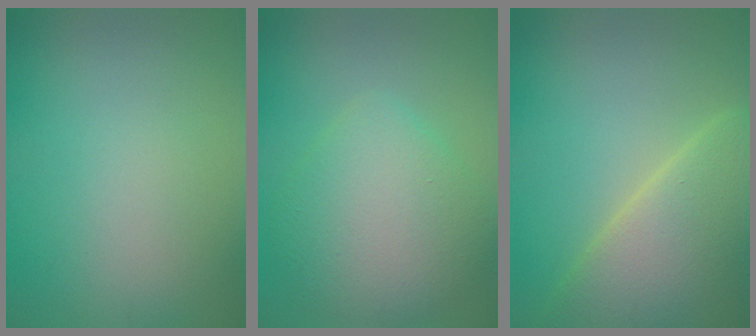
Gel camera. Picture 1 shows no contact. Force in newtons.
{"total": 5.7, "press": 5.7, "slide": 0.2}
{"total": 8.9, "press": 8.9, "slide": 0.8}